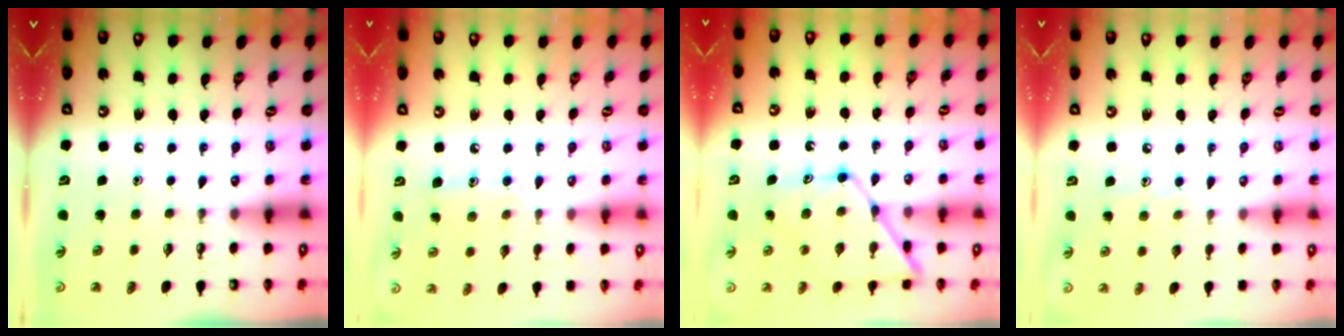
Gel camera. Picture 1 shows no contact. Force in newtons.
{"total": 6.8, "press": 6.8, "slide": 0.2}
{"total": 13.6, "press": 13.6, "slide": 1.1}
{"total": 5.6, "press": 5.6, "slide": 0.6}